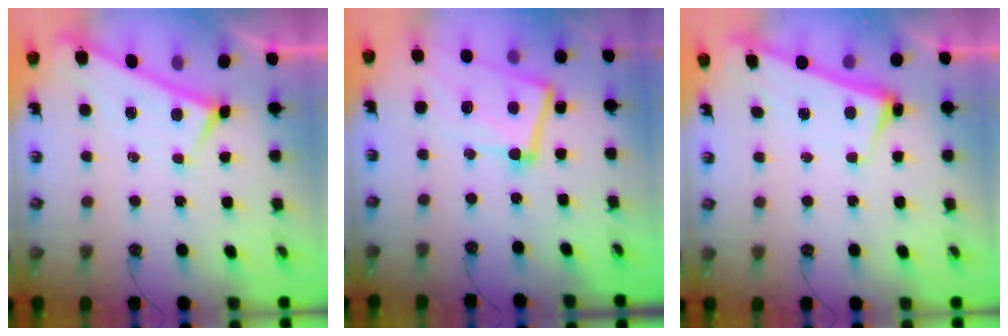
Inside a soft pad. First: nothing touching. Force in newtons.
{"total": 12.4, "press": 12.2, "slide": 2.3}
{"total": 2.3, "press": 2.3, "slide": 0.5}